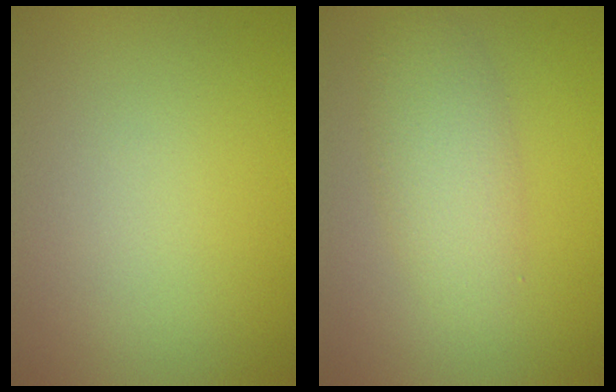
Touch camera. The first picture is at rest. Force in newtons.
{"total": 3.5, "press": 3.5, "slide": 0.3}